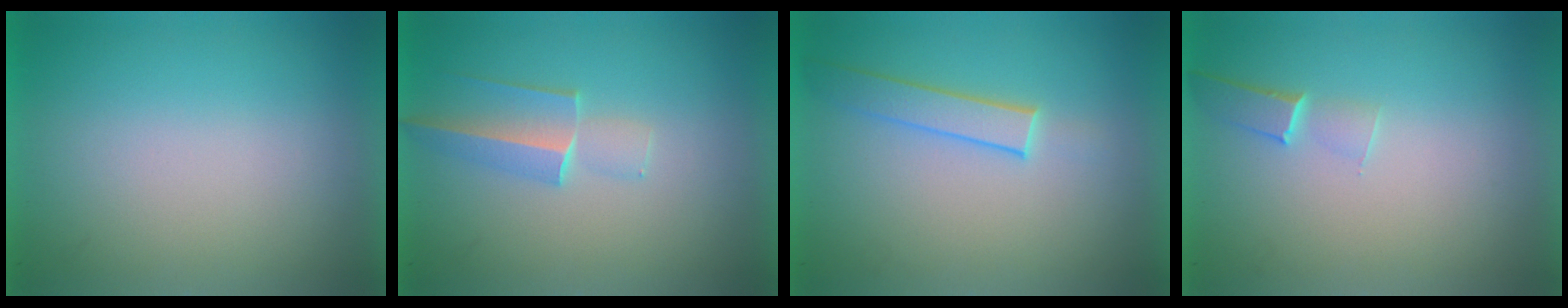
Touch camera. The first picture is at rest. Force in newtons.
{"total": 1.8}
{"total": 1.9}
{"total": 1.1}